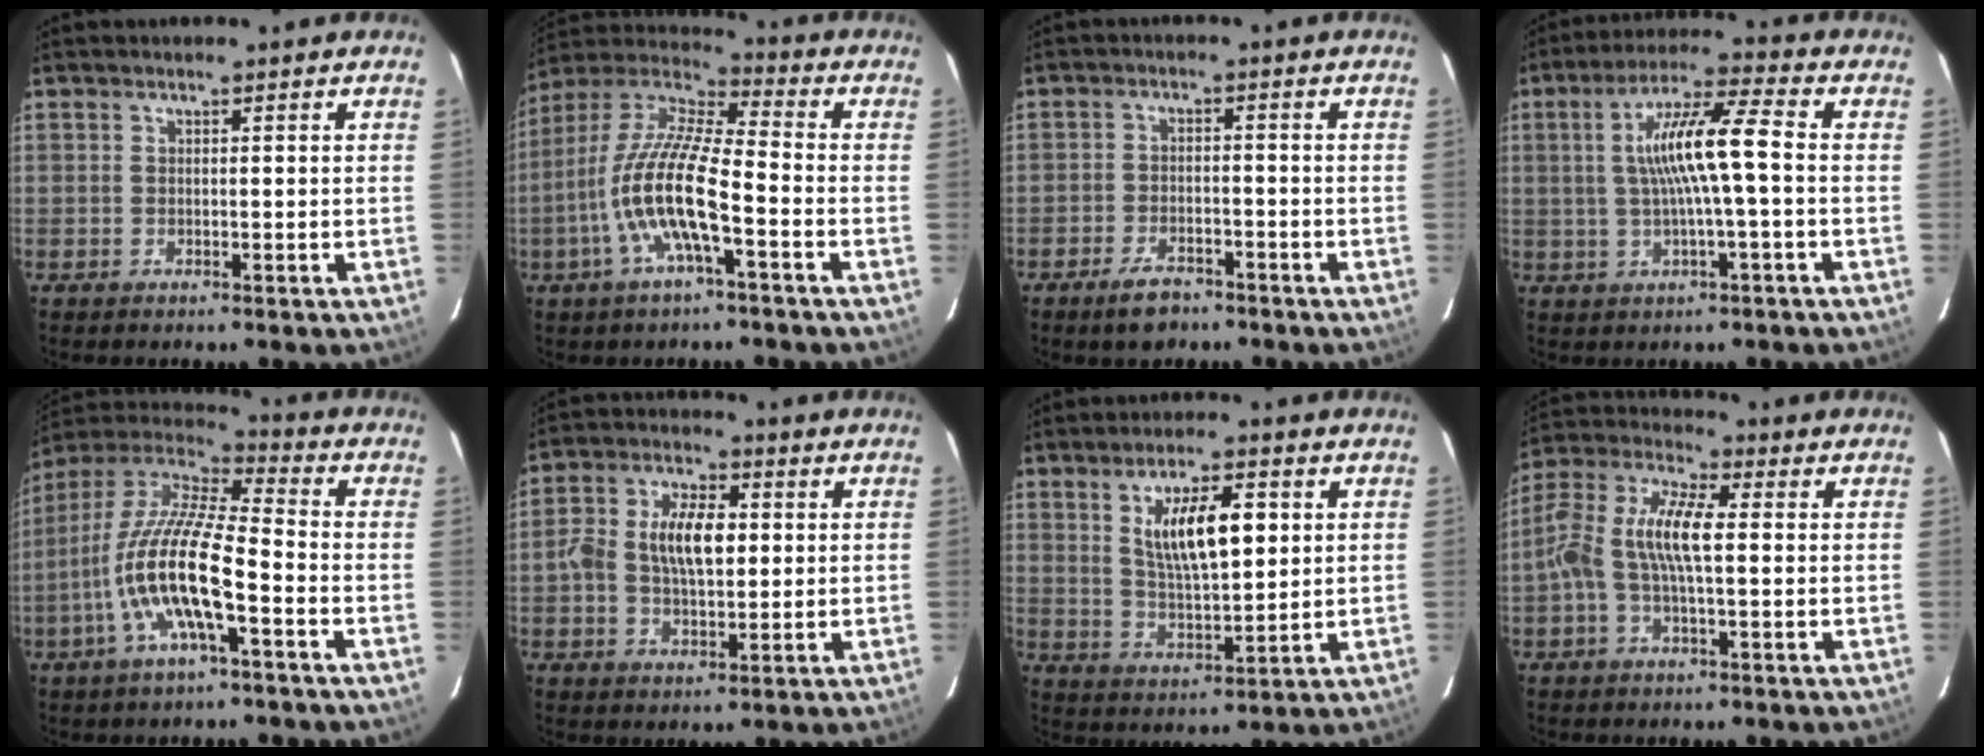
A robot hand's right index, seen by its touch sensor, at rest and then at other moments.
{"total": 14.9, "force": [-4.9, 3.0, 13.8], "torque": [-0.275, -0.004, -0.102]}
{"total": 5.6, "force": [-4.2, 2.6, 2.7], "torque": [-0.069, 0.002, -0.068]}
{"total": 10.2, "force": [-0.1, 0.4, 10.2], "torque": [-0.187, 0.015, 0.002]}
{"total": 16.5, "force": [-5.6, 3.4, 15.1], "torque": [-0.292, -0.012, -0.112]}
{"total": 9.9, "force": [0.7, 5.4, 8.2], "torque": [-0.160, 0.019, 0.010]}
{"total": 10.9, "force": [3.2, 3.7, 9.8], "torque": [-0.171, 0.002, 0.064]}
{"total": 11.4, "force": [-0.2, 3.7, 10.8], "torque": [-0.229, 0.017, -0.011]}